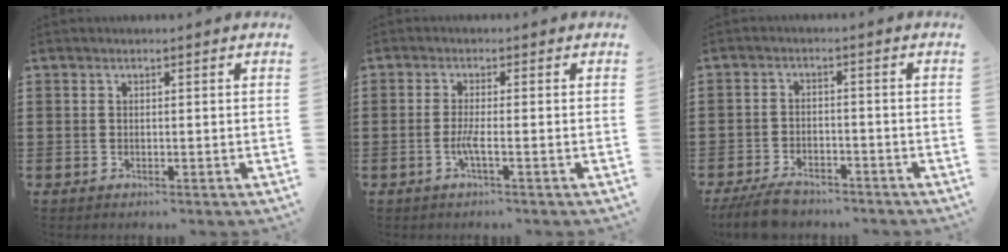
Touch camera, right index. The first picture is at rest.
{"total": 2.6, "force": [-1.0, 0.0, 2.4], "torque": [-0.059, -0.009, -0.023]}
{"total": 4.2, "force": [-3.9, 1.1, 1.3], "torque": [-0.036, 0.004, -0.079]}